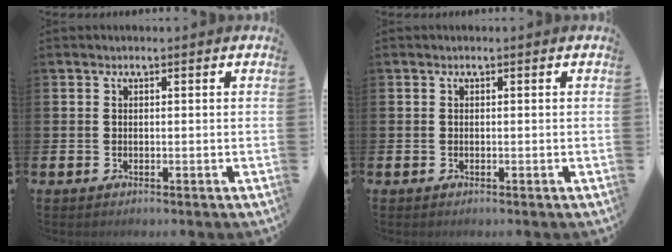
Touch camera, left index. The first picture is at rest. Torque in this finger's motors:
{"motor_torque": [-0.15, -0.10, -0.09, 0.00]}